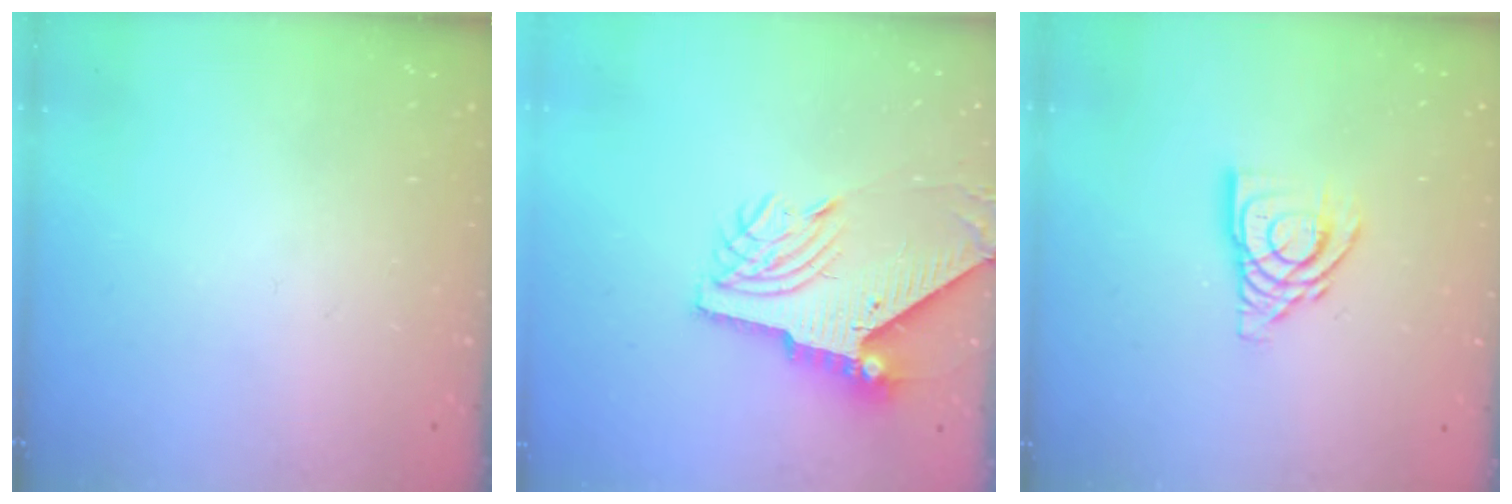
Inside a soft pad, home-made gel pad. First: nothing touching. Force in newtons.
{"total": 10.4, "press": 10.3, "slide": 1.4}
{"total": 11.8, "press": 11.7, "slide": 1.1}